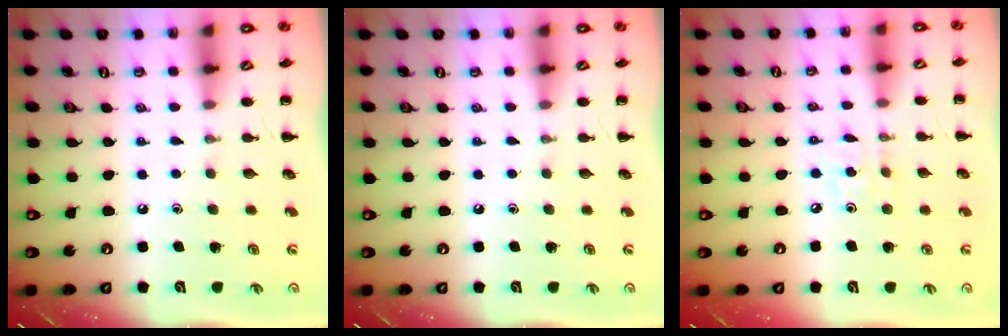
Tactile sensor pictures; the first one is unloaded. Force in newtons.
{"total": 0.0}
{"total": 3.4, "press": 3.2, "slide": 1.1}